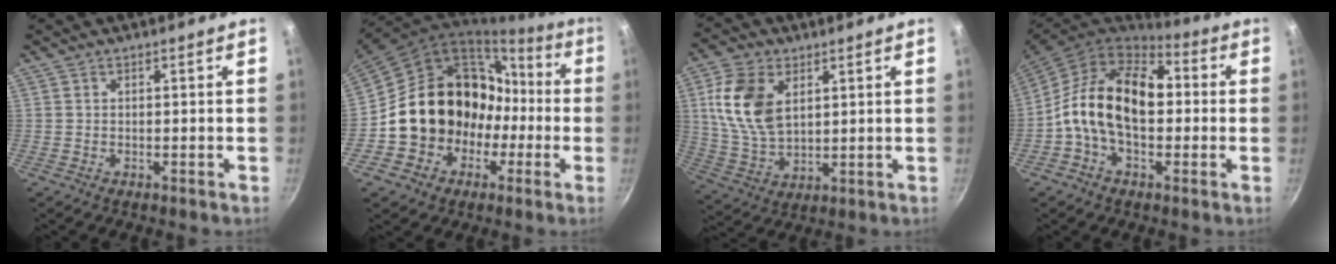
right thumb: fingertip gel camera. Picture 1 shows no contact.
{"total": 20.3, "force": [-2.1, 17.4, 10.2], "torque": [-0.148, 0.070, -0.011]}
{"total": 13.2, "force": [3.9, 8.2, 9.6], "torque": [-0.176, -0.015, 0.084]}
{"total": 16.6, "force": [0.2, 10.8, 12.6], "torque": [-0.180, 0.033, -0.019]}